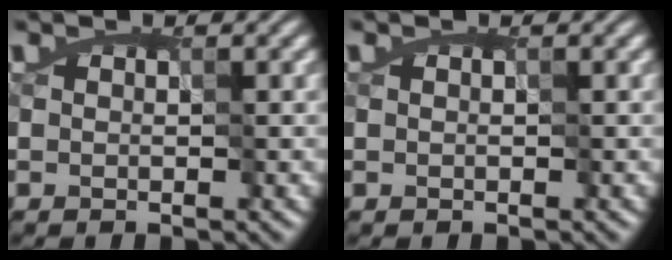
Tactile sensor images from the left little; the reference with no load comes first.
{"total": 0.0}